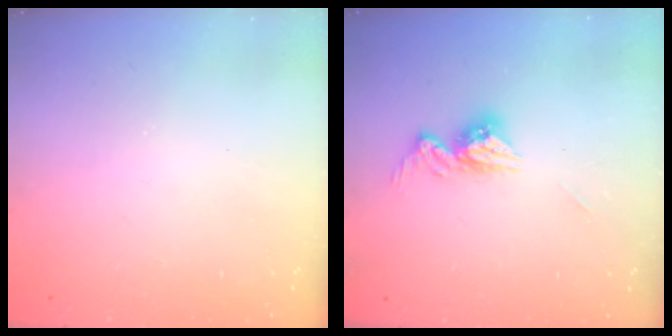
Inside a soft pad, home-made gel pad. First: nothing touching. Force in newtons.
{"total": 9.4, "press": 9.4, "slide": 0.8}